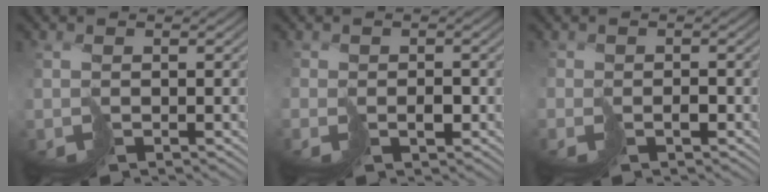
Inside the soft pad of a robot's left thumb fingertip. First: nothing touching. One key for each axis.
{"total": 0.7, "fx": -0.3, "fy": 0.6, "fz": -0.2, "tx": 0.016, "ty": 0.001, "tz": -0.002}
{"total": 0.7, "fx": -0.6, "fy": 0.3, "fz": -0.4, "tx": 0.020, "ty": 0.002, "tz": -0.009}